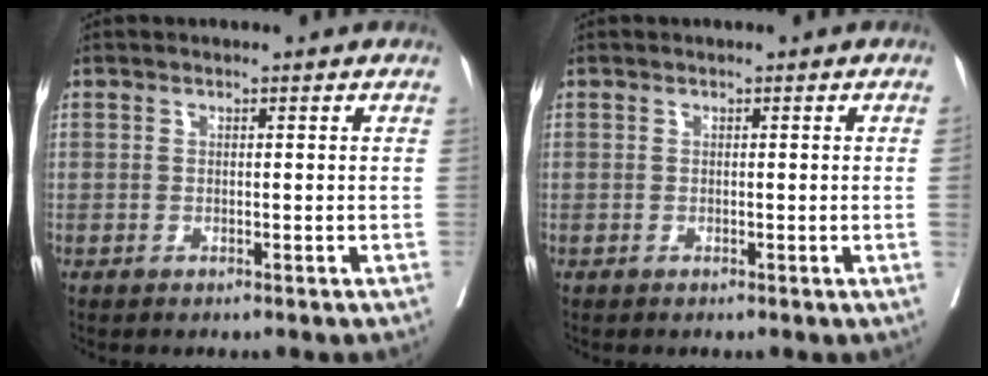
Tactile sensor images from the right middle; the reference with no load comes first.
{"total": 0.7, "force": [-0.1, -0.3, 0.6], "torque": [0.001, 0.002, -0.002]}